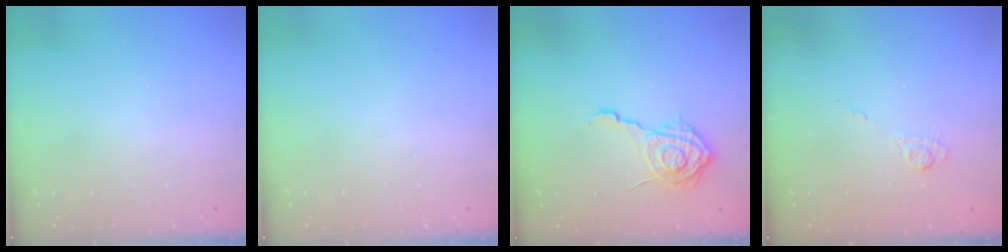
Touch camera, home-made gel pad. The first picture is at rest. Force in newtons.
{"total": 0.0}
{"total": 12.8, "press": 12.8, "slide": 0.9}
{"total": 3.2, "press": 2.8, "slide": 1.5}